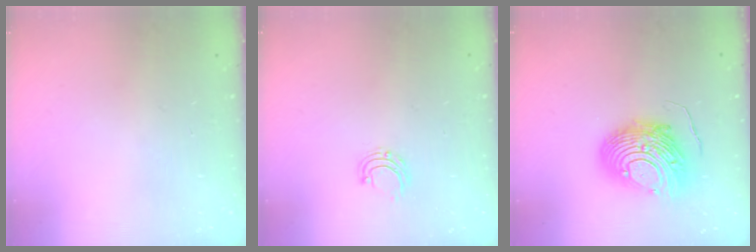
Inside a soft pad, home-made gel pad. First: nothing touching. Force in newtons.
{"total": 6.5, "press": 6.5, "slide": 0.4}
{"total": 15.1, "press": 15.1, "slide": 1.6}